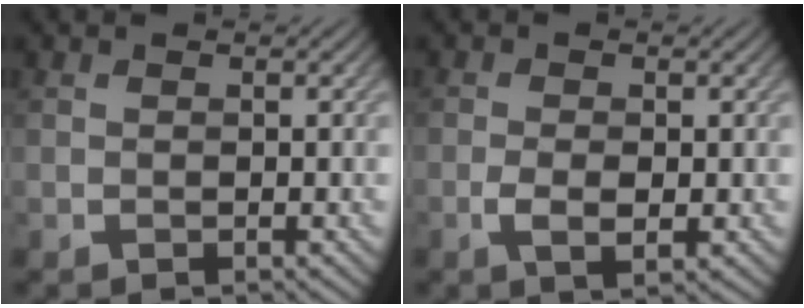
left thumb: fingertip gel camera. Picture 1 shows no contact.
{"total": 2.7, "force": [-0.7, 1.3, 2.3], "torque": [-0.049, -0.005, -0.014]}